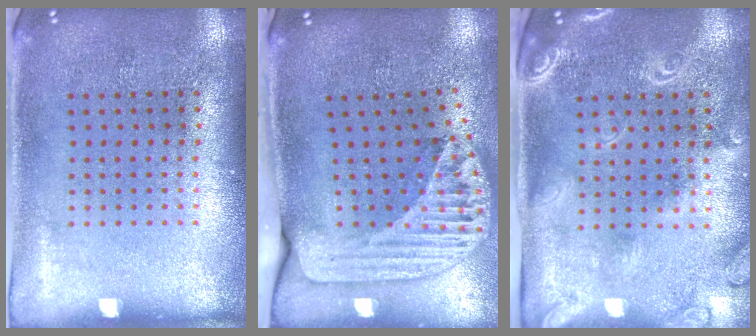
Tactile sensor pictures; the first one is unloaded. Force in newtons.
{"total": 2.5, "press": 1.8, "slide": 1.8}
{"total": 2.4, "press": 1.9, "slide": 1.4}